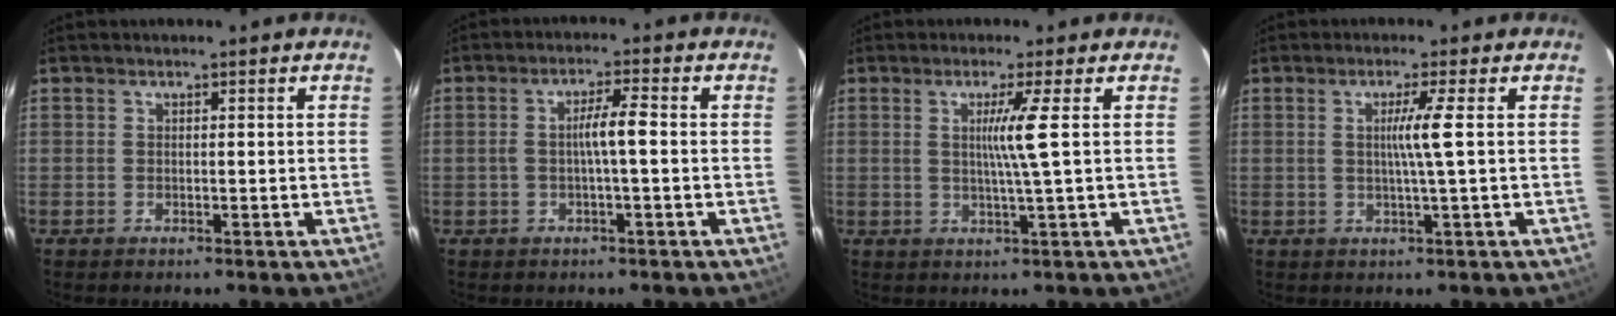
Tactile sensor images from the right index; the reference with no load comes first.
{"total": 3.8, "force": [-0.2, 0.1, 3.8], "torque": [-0.070, 0.009, -0.002]}
{"total": 4.2, "force": [0.8, -1.6, 3.8], "torque": [-0.073, -0.007, 0.016]}
{"total": 3.6, "force": [0.4, -1.2, 3.3], "torque": [-0.062, -0.006, 0.008]}